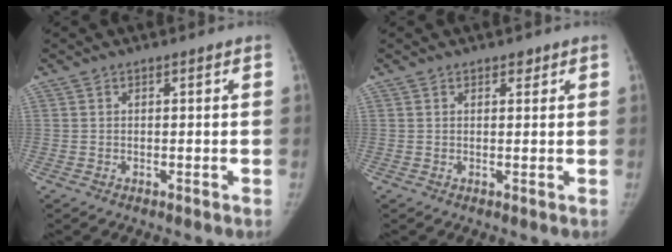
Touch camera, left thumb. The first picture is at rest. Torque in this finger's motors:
{"motor_torque": [2.30, 1.86, 0.39, 0.13, 0.02]}